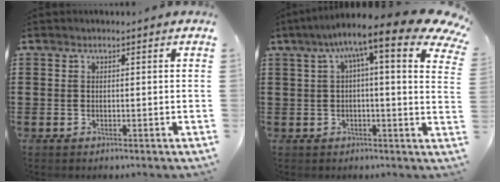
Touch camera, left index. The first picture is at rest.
{"total": 11.6, "force": [6.9, 1.6, 9.2], "torque": [-0.170, -0.025, 0.110]}